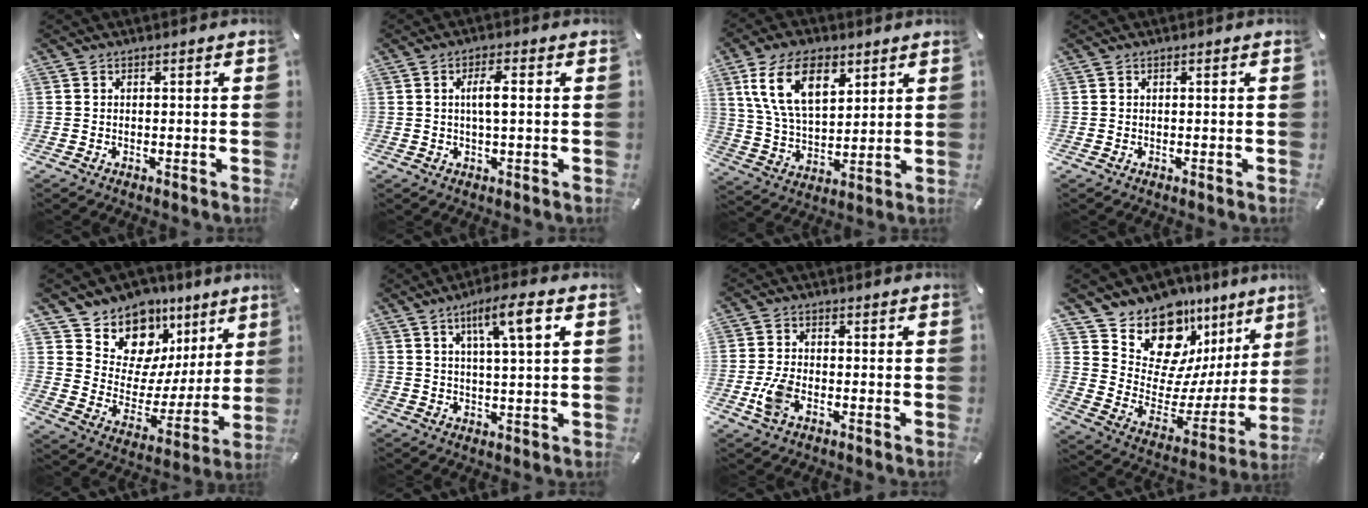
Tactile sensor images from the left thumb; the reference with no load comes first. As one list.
[{"total": 4.9, "force": [0.6, 1.3, 4.7], "torque": [-0.090, 0.004, 0.007]}, {"total": 14.7, "force": [7.2, 8.3, 9.7], "torque": [-0.212, -0.012, 0.126]}, {"total": 0.0}, {"total": 12.7, "force": [10.1, 7.4, 2.0], "torque": [-0.044, -0.110, 0.179]}, {"total": 8.6, "force": [3.7, 1.3, 7.7], "torque": [-0.140, -0.002, 0.058]}, {"total": 5.9, "force": [-2.0, 3.5, 4.3], "torque": [-0.103, 0.001, -0.039]}, {"total": 15.5, "force": [12.7, 7.9, 3.8], "torque": [-0.058, -0.139, 0.220]}]